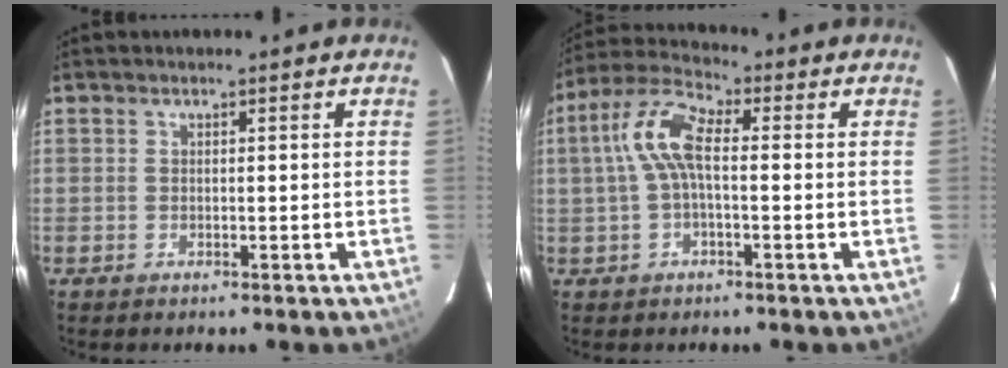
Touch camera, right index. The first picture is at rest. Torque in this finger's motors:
{"motor_torque": [0.88, -0.12, 0.54, 0.16]}